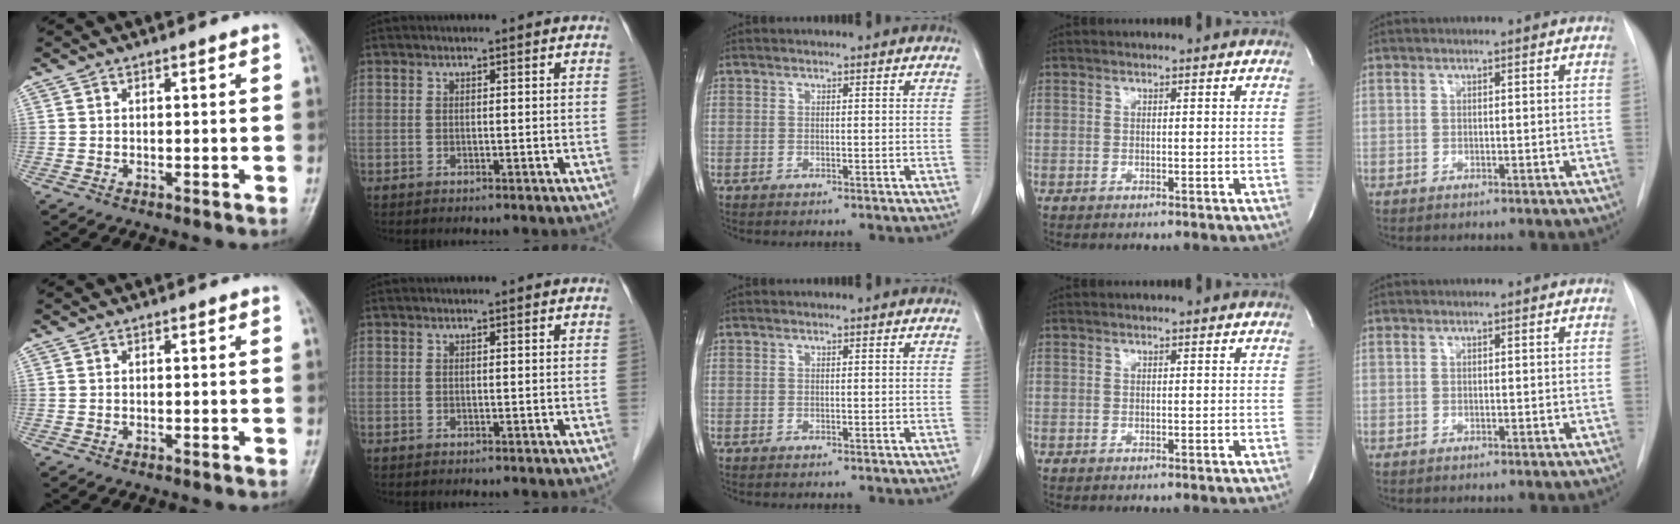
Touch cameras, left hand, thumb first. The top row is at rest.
{}